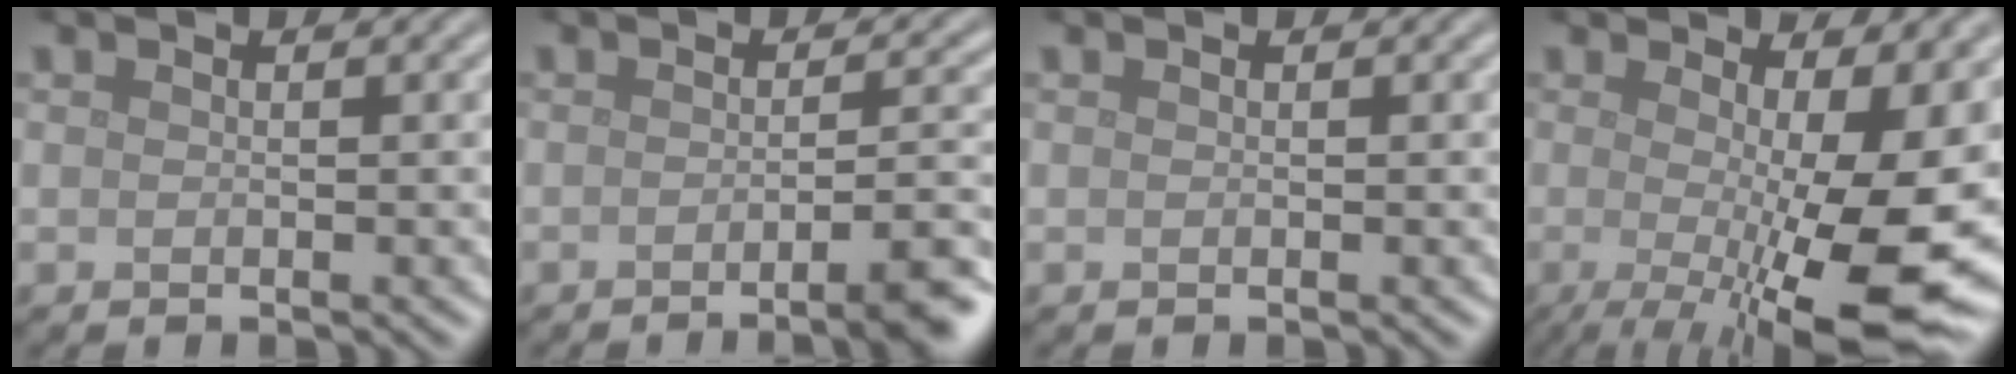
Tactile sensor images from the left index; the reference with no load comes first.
{"total": 4.9, "force": [-2.5, 0.9, 4.1], "torque": [-0.046, 0.001, -0.043]}
{"total": 0.0}
{"total": 15.5, "force": [-1.8, 4.6, 14.7], "torque": [-0.177, -0.007, -0.016]}